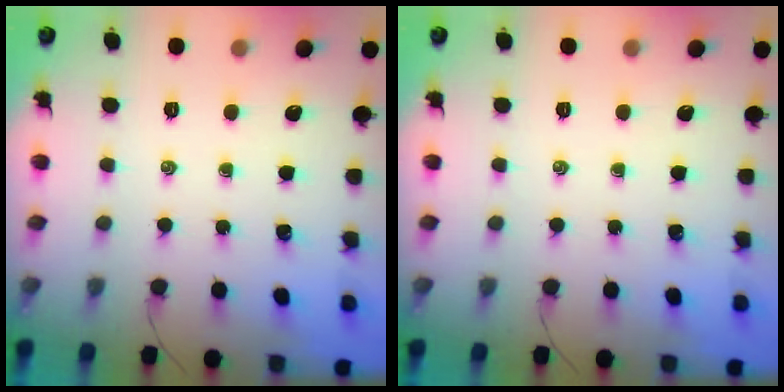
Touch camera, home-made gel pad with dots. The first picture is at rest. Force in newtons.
{"total": 0.0}